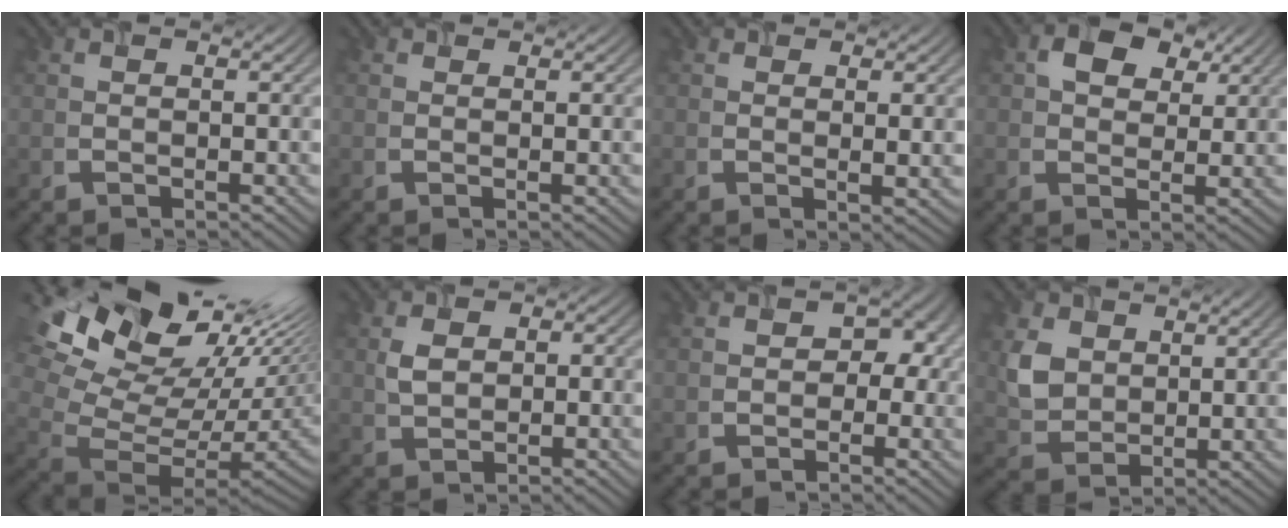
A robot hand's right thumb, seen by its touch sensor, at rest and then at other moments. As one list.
[{"total": 0.0}, {"total": 1.6, "force": [0.5, 0.4, 1.4], "torque": [-0.025, -0.008, 0.018]}, {"total": 4.2, "force": [2.0, 3.0, 2.2], "torque": [-0.040, -0.004, 0.037]}, {"total": 16.5, "force": [9.1, 8.7, 10.6], "torque": [-0.206, 0.007, 0.196]}, {"total": 3.0, "force": [-0.1, 2.3, 1.9], "torque": [-0.045, -0.001, 0.004]}, {"total": 2.7, "force": [-0.4, 2.4, 1.1], "torque": [-0.006, -0.009, -0.005]}, {"total": 4.1, "force": [1.7, 3.4, 1.5], "torque": [-0.052, -0.010, 0.046]}]